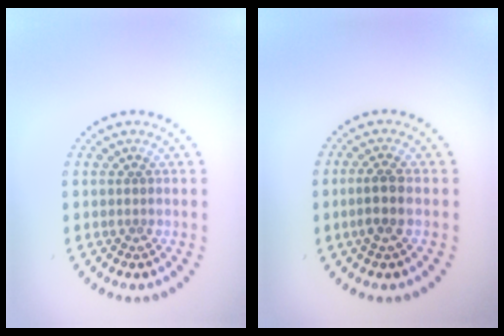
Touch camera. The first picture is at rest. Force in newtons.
{"total": 2.2, "press": 2.0, "slide": 0.9}